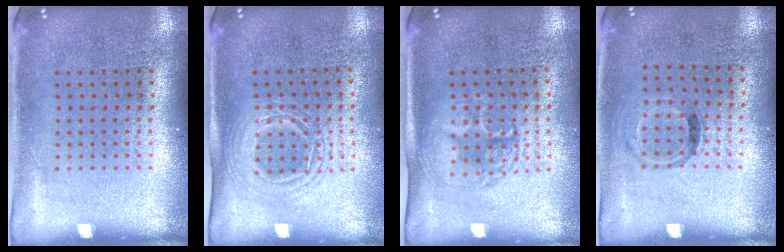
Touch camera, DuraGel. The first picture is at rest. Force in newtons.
{"total": 1.5, "press": 1.3, "slide": 0.8}
{"total": 1.6, "press": 1.4, "slide": 0.8}
{"total": 0.8, "press": 0.6, "slide": 0.6}